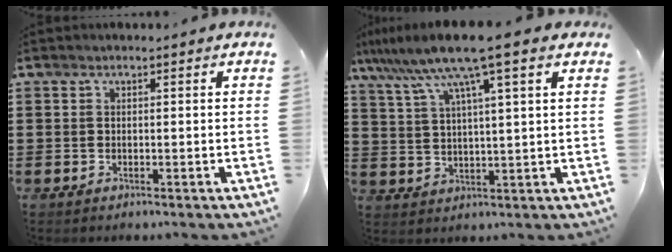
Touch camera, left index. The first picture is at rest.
{"total": 9.9, "force": [6.7, 0.0, 7.3], "torque": [-0.158, -0.019, 0.114]}